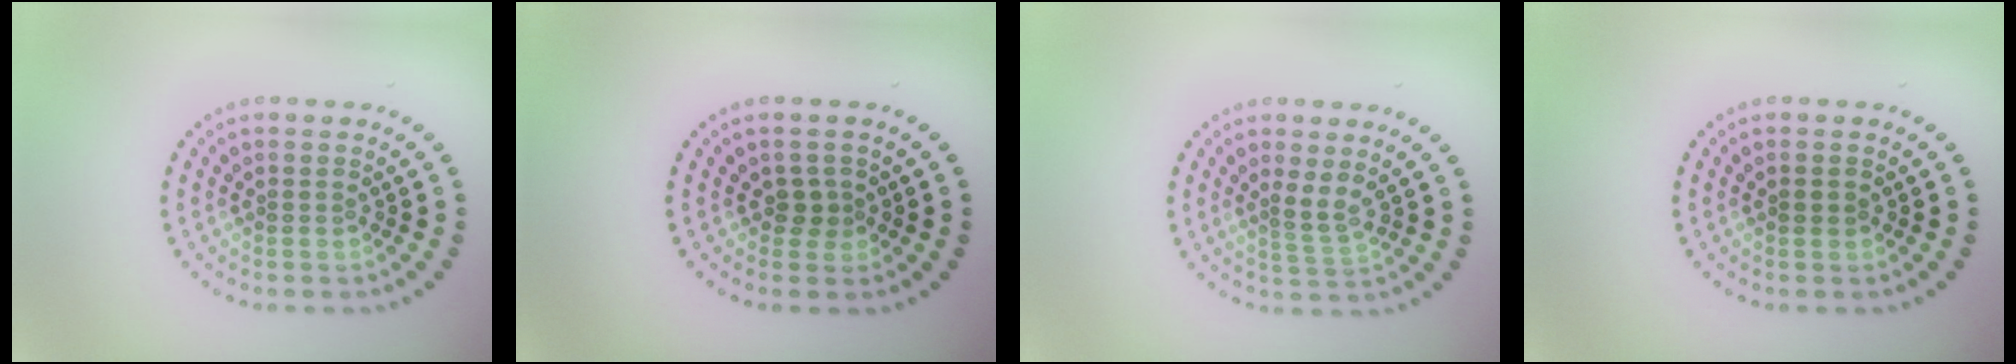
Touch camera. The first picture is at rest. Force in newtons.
{"total": 1.4, "press": 1.2, "slide": 0.8}
{"total": 2.0, "press": 1.3, "slide": 1.5}
{"total": 1.0, "press": 1.0, "slide": 0.1}